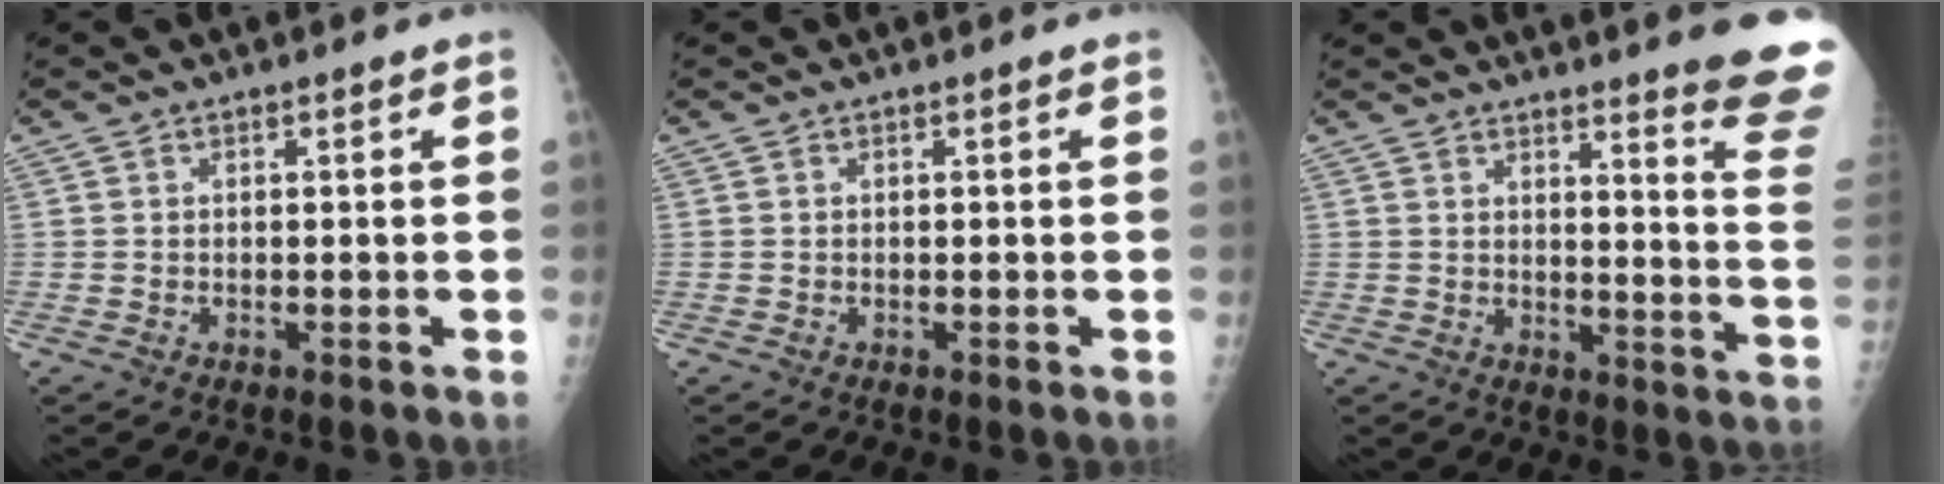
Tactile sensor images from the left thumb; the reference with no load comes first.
{"total": 0.0}
{"total": 14.2, "force": [12.1, -0.4, 7.3], "torque": [-0.074, -0.132, 0.132]}